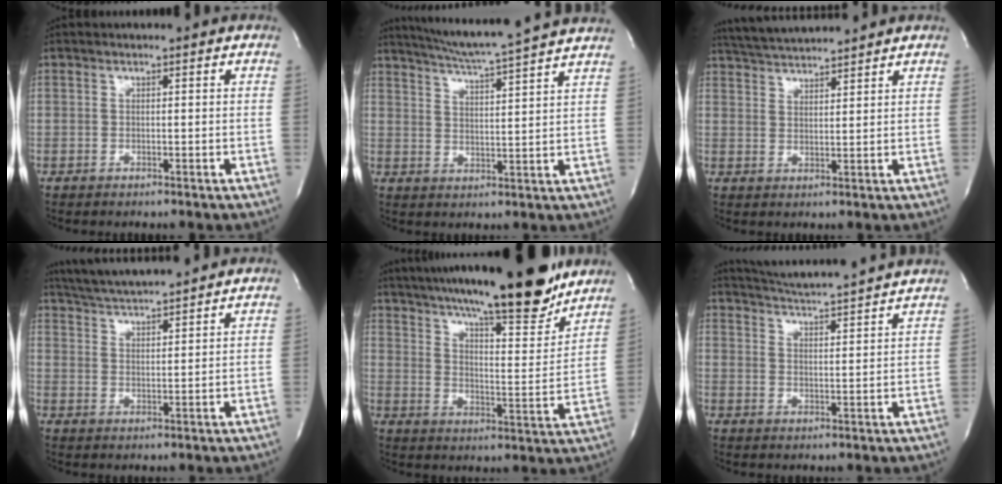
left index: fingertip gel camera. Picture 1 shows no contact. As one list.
[{"total": 15.1, "force": [13.5, -1.5, 6.5], "torque": [-0.118, -0.015, 0.182]}, {"total": 7.6, "force": [7.3, -0.3, 2.2], "torque": [-0.051, 0.020, 0.127]}, {"total": 11.5, "force": [10.5, 0.3, 4.5], "torque": [-0.087, 0.021, 0.166]}, {"total": 20.8, "force": [17.3, 2.7, 11.3], "torque": [-0.178, -0.010, 0.248]}, {"total": 13.8, "force": [13.0, -0.5, 4.7], "torque": [-0.091, -0.007, 0.179]}]